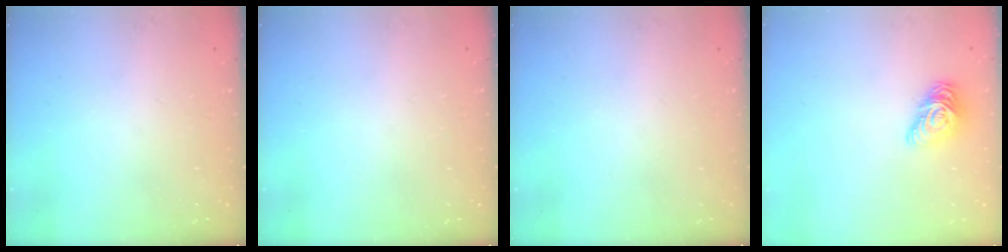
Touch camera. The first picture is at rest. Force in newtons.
{"total": 0.0}
{"total": 0.0}
{"total": 10.2, "press": 10.2, "slide": 0.3}